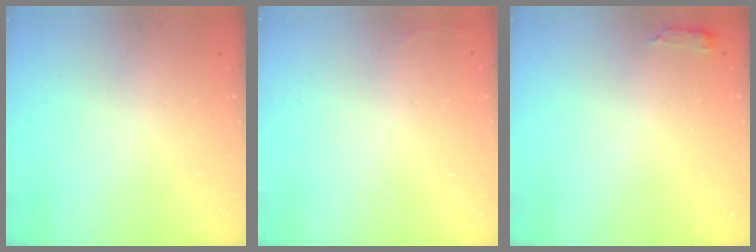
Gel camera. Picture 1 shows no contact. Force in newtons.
{"total": 2.5, "press": 2.4, "slide": 0.9}
{"total": 2.9, "press": 2.8, "slide": 0.6}